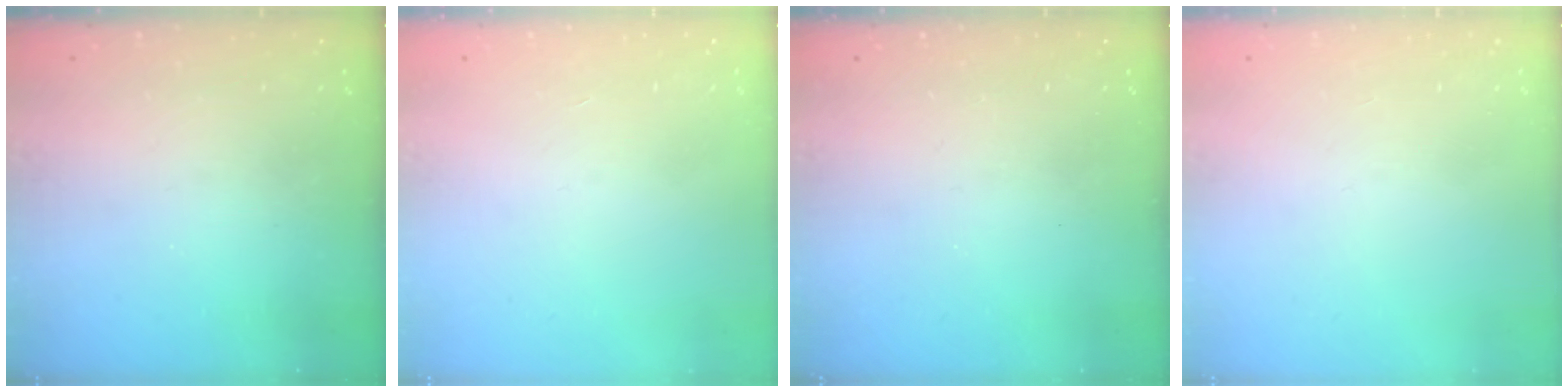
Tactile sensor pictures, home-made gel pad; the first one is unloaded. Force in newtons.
{"total": 0.0}
{"total": 0.0}
{"total": 0.0}